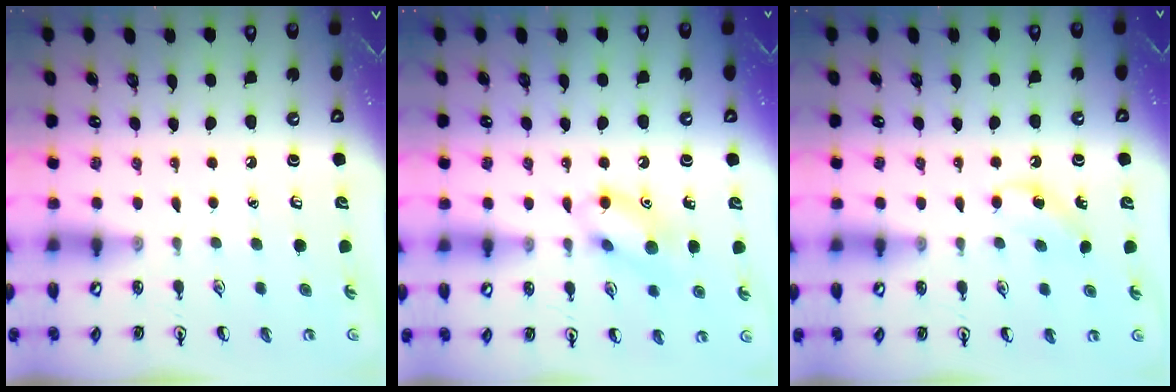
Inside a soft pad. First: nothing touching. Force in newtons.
{"total": 11.2, "press": 11.2, "slide": 1.2}
{"total": 6.1, "press": 5.9, "slide": 1.6}